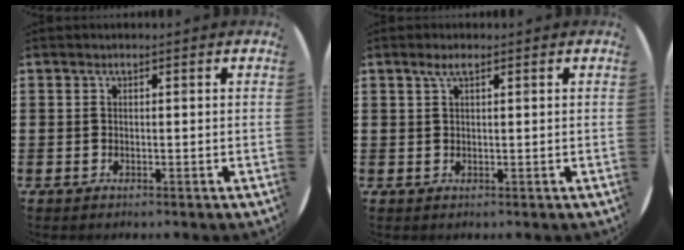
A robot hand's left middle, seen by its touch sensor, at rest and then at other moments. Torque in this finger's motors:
{"motor_torque": [0.48, -0.30, 0.06, 0.01]}